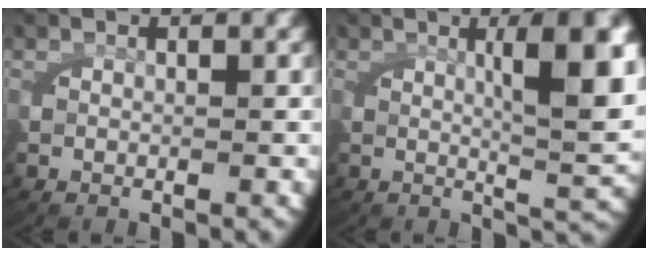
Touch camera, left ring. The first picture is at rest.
{"total": 7.7, "force": [1.9, 1.8, 7.2], "torque": [-0.096, 0.006, 0.032]}